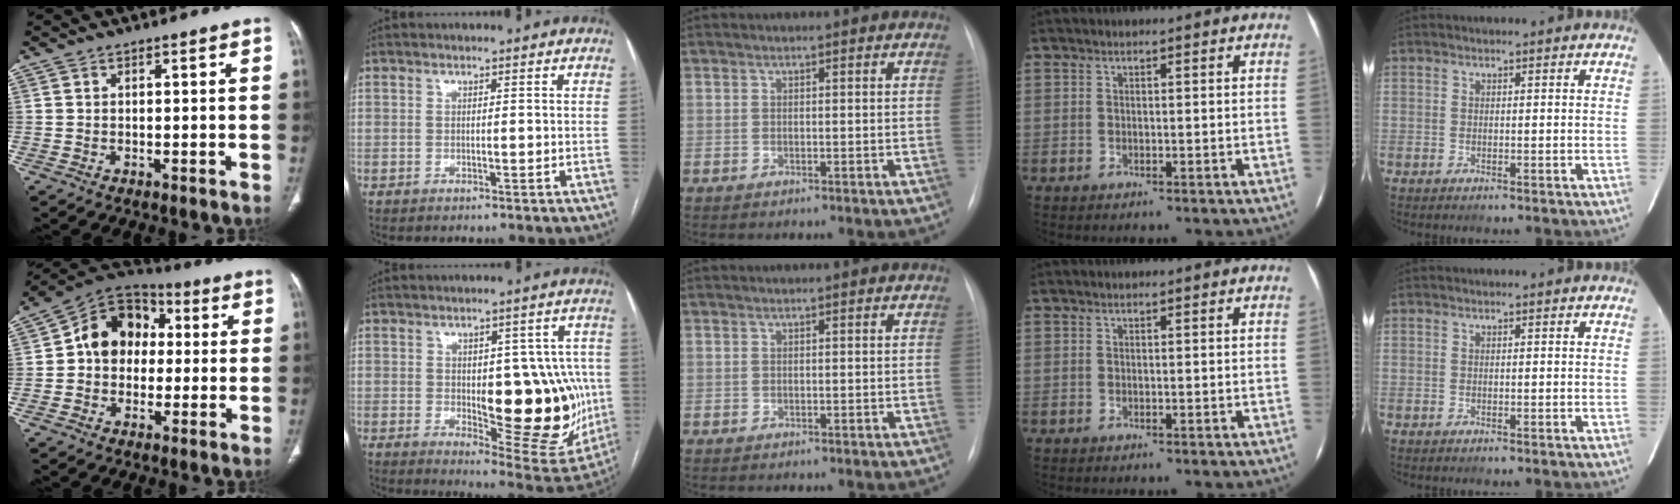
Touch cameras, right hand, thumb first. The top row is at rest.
{"thumb": {"total": 12.8, "force": [1.0, 10.3, 7.6], "torque": [-0.087, 0.033, 0.002]}, "index": {"total": 17.8, "force": [-1.4, 7.1, 16.3], "torque": [-0.188, 0.003, 0.000]}}